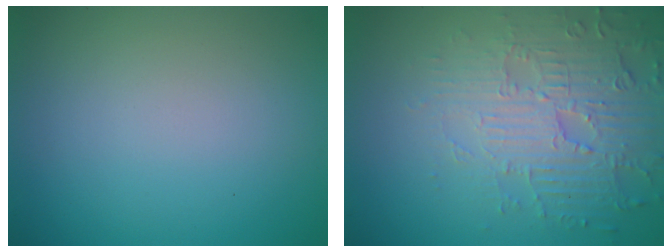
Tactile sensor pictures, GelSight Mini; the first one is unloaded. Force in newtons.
{"total": 4.5, "press": 4.4, "slide": 0.6}